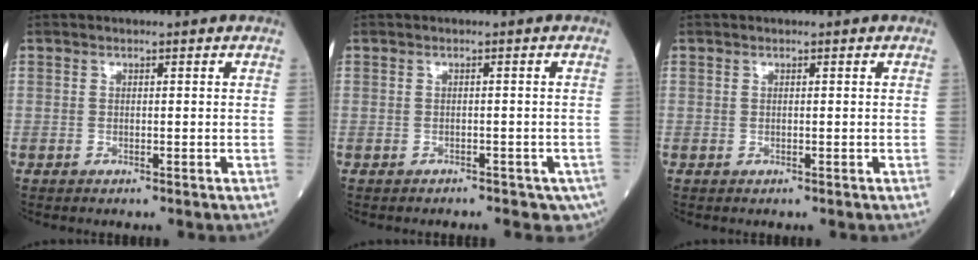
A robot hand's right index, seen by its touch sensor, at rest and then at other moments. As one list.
[{"total": 6.6, "force": [-5.0, 3.2, 2.9], "torque": [-0.031, -0.008, -0.053]}, {"total": 0.0}]